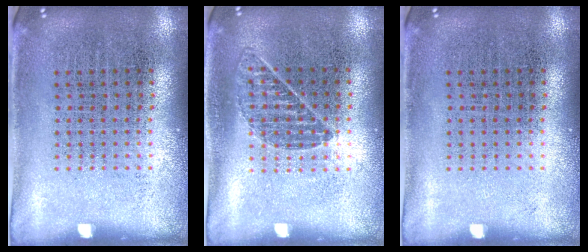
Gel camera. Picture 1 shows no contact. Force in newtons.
{"total": 0.8, "press": 0.8, "slide": 0.2}
{"total": 0.0}